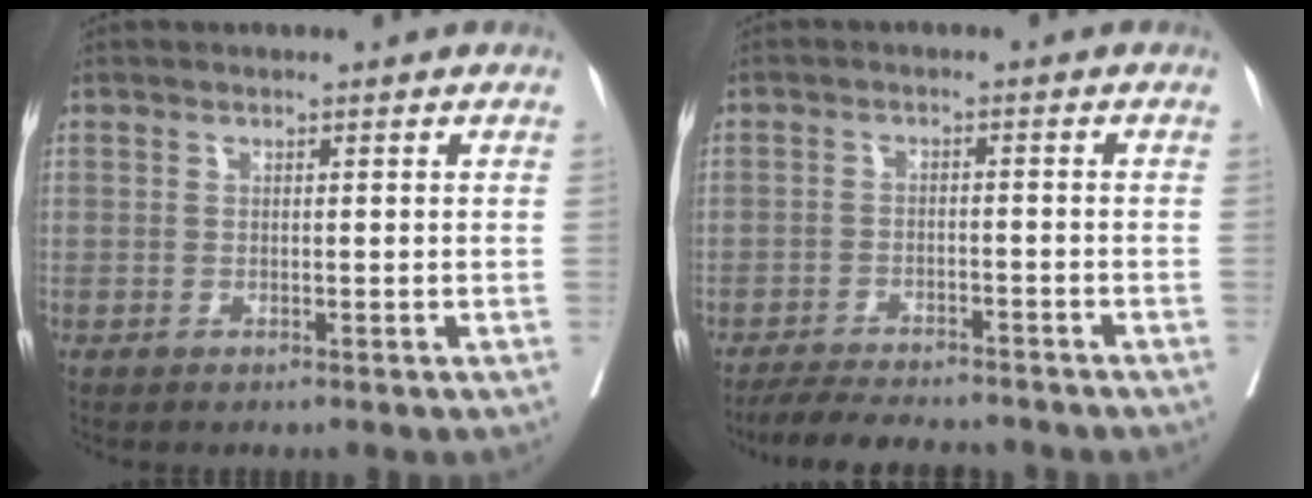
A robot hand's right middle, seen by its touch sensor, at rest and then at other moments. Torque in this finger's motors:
{"motor_torque": [0.60, -0.75, 0.05, 0.03]}